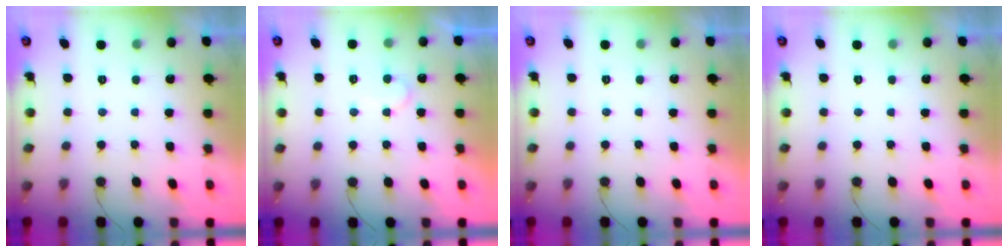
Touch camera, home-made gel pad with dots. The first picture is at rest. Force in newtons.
{"total": 7.0, "press": 6.9, "slide": 0.5}
{"total": 1.7, "press": 1.7, "slide": 0.0}
{"total": 0.0}